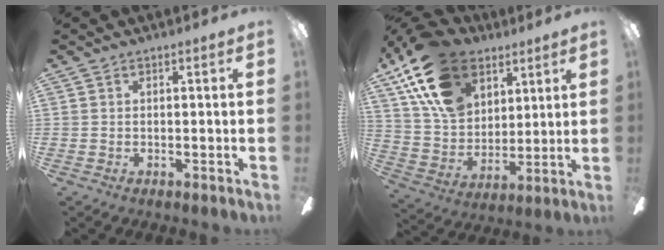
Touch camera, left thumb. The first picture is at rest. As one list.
[{"total": 21.4, "force": [12.0, 13.9, 11.0], "torque": [-0.234, -0.042, 0.224]}]